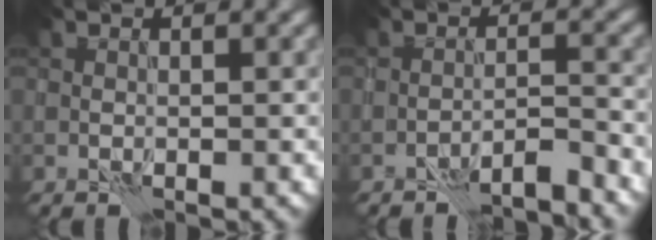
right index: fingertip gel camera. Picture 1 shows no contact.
{"total": 3.6, "force": [-3.2, 0.2, 1.5], "torque": [-0.018, 0.010, -0.055]}